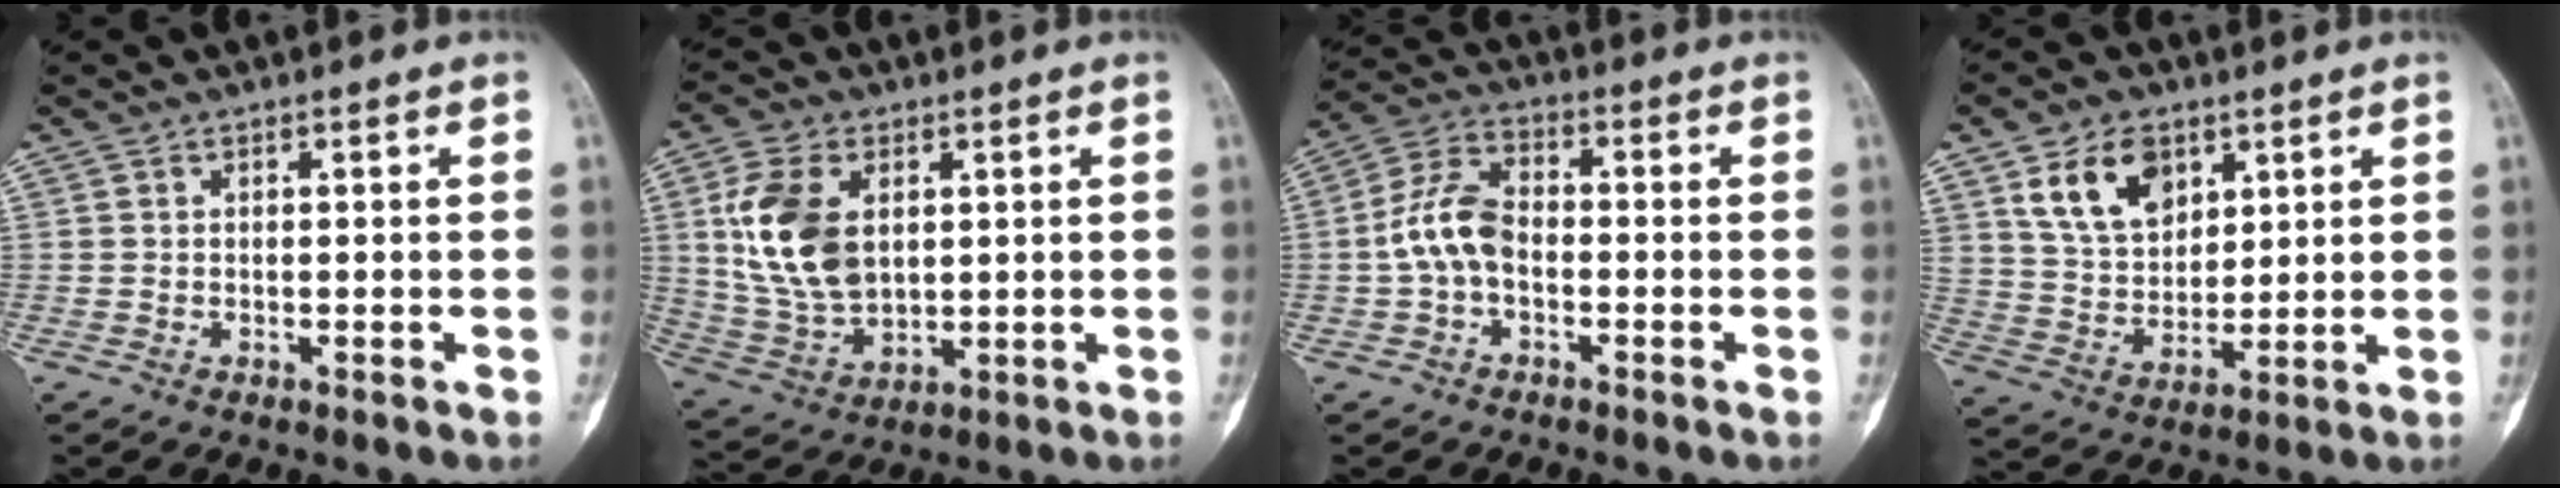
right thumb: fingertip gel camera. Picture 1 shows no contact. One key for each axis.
{"total": 14.3, "fx": 3.2, "fy": 9.0, "fz": 10.6, "tx": -0.204, "ty": -0.009, "tz": 0.072}
{"total": 8.2, "fx": -1.3, "fy": 5.1, "fz": 6.3, "tx": -0.124, "ty": 0.029, "tz": -0.035}
{"total": 11.9, "fx": 5.9, "fy": 7.9, "fz": 6.7, "tx": -0.094, "ty": -0.027, "tz": 0.119}